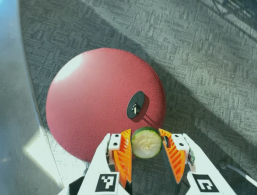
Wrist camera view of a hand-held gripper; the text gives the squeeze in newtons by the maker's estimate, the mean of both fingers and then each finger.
{"total": 9.9, "left": 10.2, "right": 9.7}